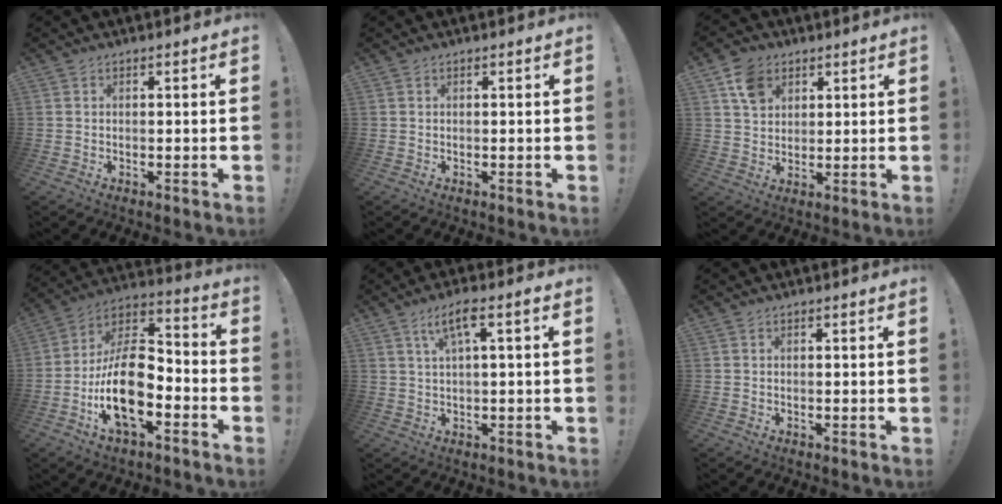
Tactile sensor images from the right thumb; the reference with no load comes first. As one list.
[{"total": 0.0}, {"total": 8.4, "force": [4.4, 6.4, 3.2], "torque": [-0.057, -0.012, 0.088]}, {"total": 18.3, "force": [-6.1, 9.5, 14.4], "torque": [-0.267, 0.025, -0.099]}, {"total": 6.1, "force": [1.5, 1.0, 5.8], "torque": [-0.111, 0.010, 0.023]}, {"total": 0.0}]